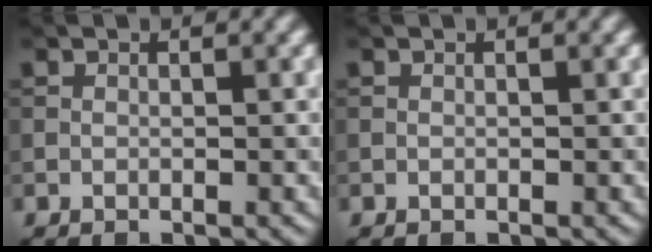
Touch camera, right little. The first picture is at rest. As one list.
[{"total": 0.0}]